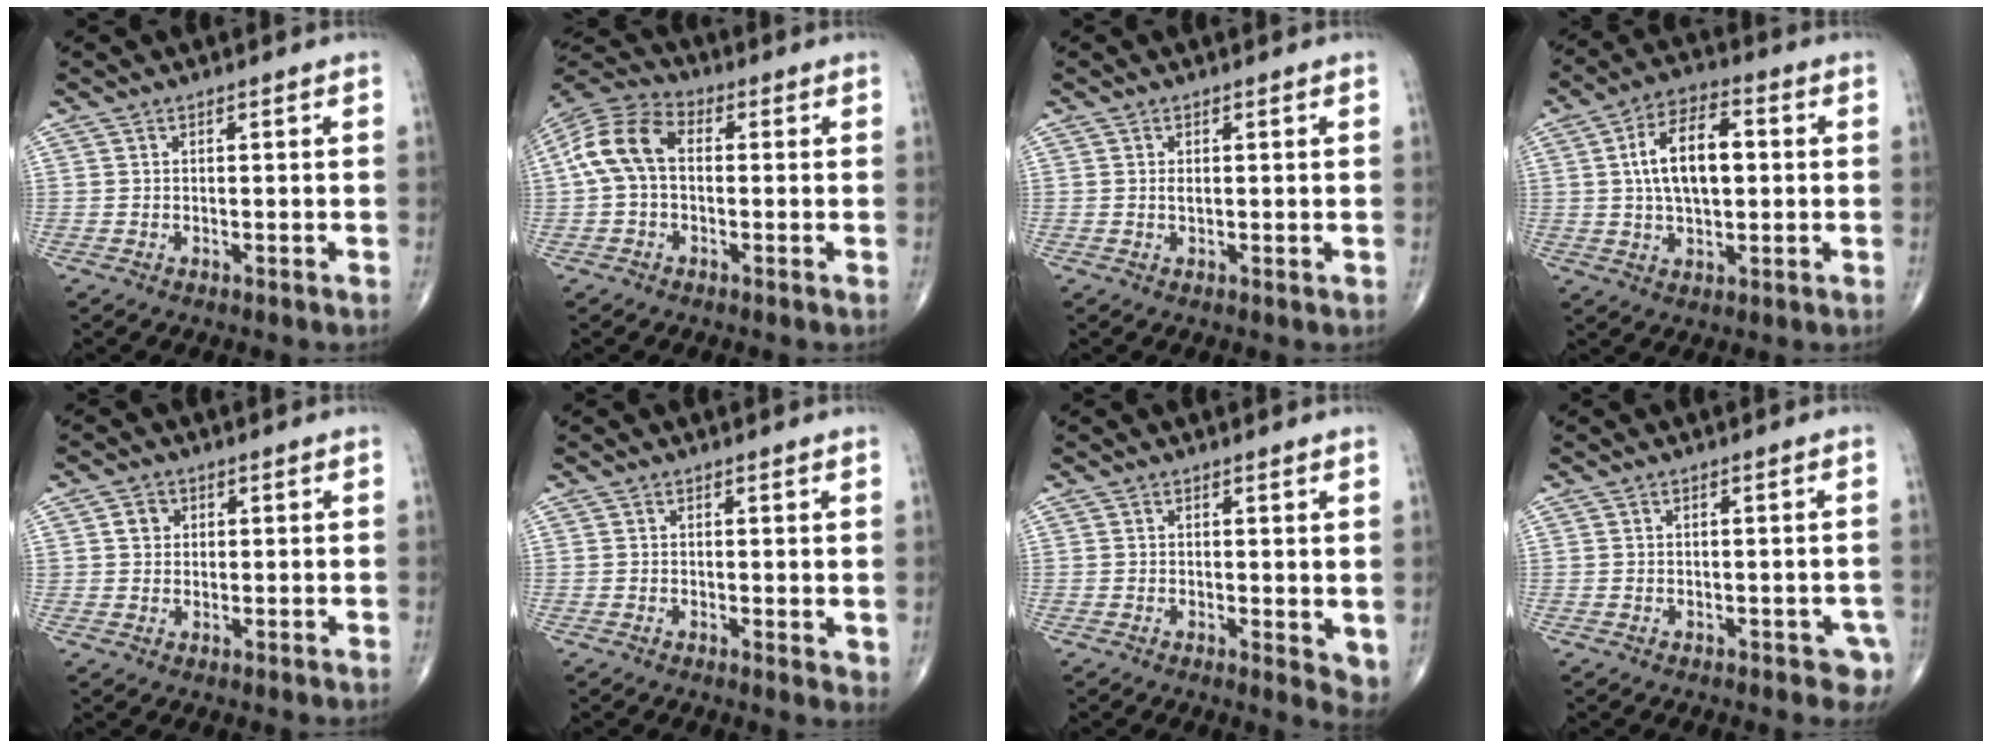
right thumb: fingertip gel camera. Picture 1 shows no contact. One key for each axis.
{"total": 10.7, "fx": 0.4, "fy": 6.9, "fz": 8.1, "tx": -0.164, "ty": 0.032, "tz": -0.003}
{"total": 1.2, "fx": 0.2, "fy": 0.5, "fz": 1.1, "tx": -0.022, "ty": -0.003, "tz": 0.003}
{"total": 12.4, "fx": 1.4, "fy": 6.4, "fz": 10.5, "tx": -0.173, "ty": 0.016, "tz": 0.021}
{"total": 2.8, "fx": 0.8, "fy": 2.5, "fz": 1.1, "tx": -0.004, "ty": 0.000, "tz": 0.010}
{"total": 2.1, "fx": 0.3, "fy": 0.8, "fz": 1.9, "tx": -0.030, "ty": -0.009, "tz": 0.000}
{"total": 4.0, "fx": 0.3, "fy": 1.6, "fz": 3.7, "tx": -0.045, "ty": -0.013, "tz": 0.003}
{"total": 3.5, "fx": -1.5, "fy": 1.9, "fz": 2.5, "tx": -0.010, "ty": 0.004, "tz": -0.017}